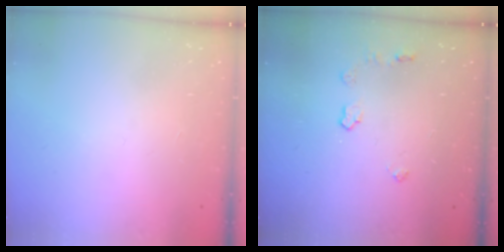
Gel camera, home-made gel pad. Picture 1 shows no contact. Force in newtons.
{"total": 4.1, "press": 4.1, "slide": 0.5}